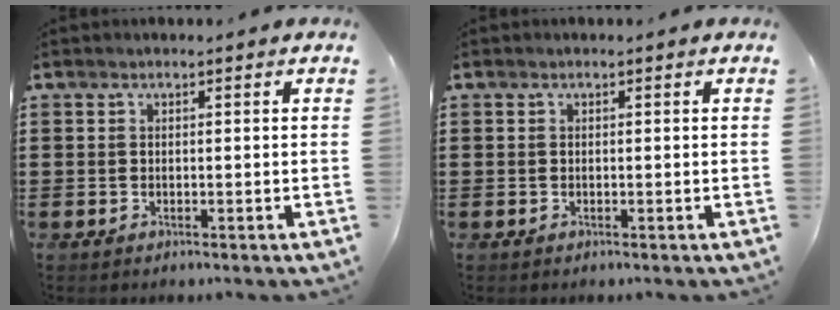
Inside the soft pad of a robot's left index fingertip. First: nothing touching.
{"total": 0.0}